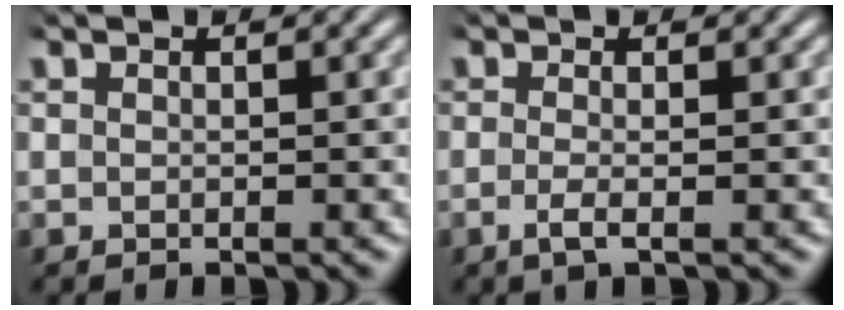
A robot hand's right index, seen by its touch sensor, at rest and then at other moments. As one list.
[{"total": 1.7, "force": [-0.9, 0.0, 1.4], "torque": [-0.039, -0.015, -0.013]}]